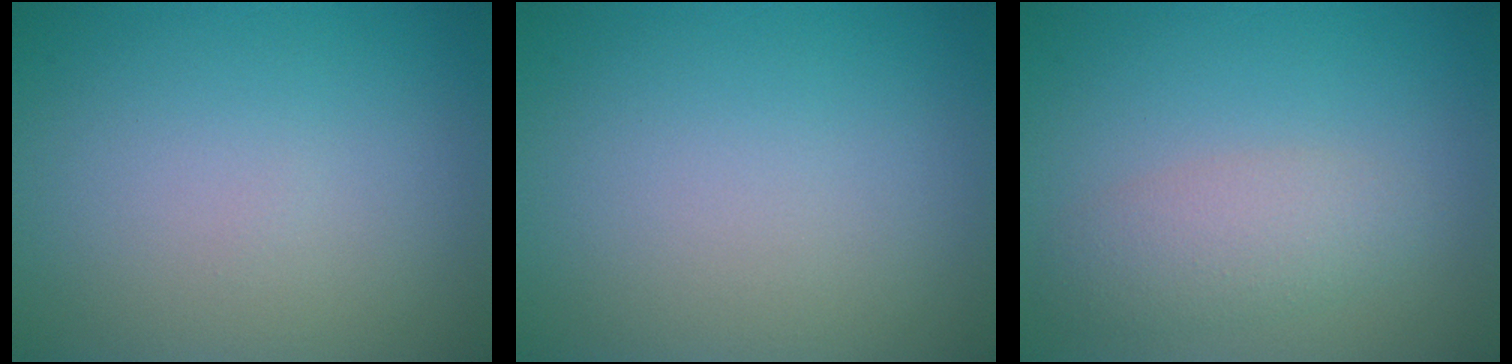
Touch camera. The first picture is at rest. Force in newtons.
{"total": 0.0}
{"total": 2.9, "press": 2.9, "slide": 0.1}